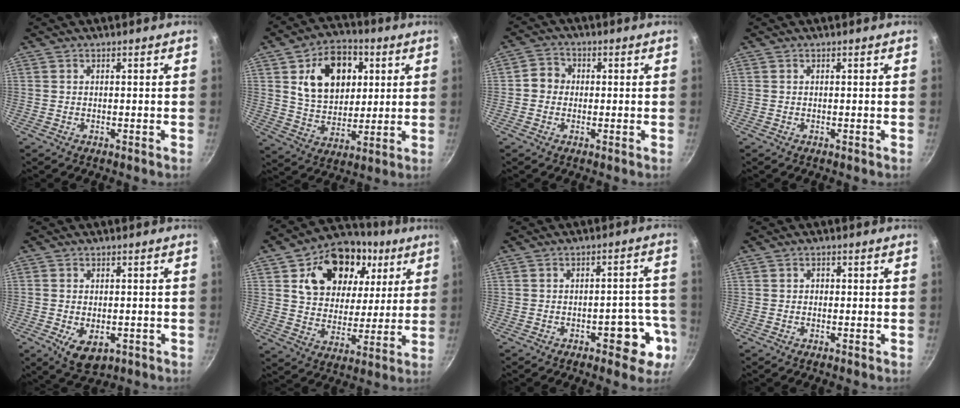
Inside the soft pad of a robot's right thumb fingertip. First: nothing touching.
{"total": 16.3, "force": [4.8, 11.5, 10.5], "torque": [-0.127, -0.010, 0.080]}
{"total": 4.0, "force": [-0.2, 3.6, 1.5], "torque": [-0.006, 0.009, -0.015]}
{"total": 0.0}
{"total": 7.4, "force": [-1.2, 4.8, 5.5], "torque": [-0.074, -0.014, -0.003]}
{"total": 21.1, "force": [8.2, 14.8, 12.5], "torque": [-0.177, -0.011, 0.132]}
{"total": 8.9, "force": [-4.0, 4.4, 6.6], "torque": [-0.045, 0.040, -0.043]}
{"total": 1.0, "force": [-0.1, 0.9, 0.4], "torque": [-0.005, 0.005, -0.003]}